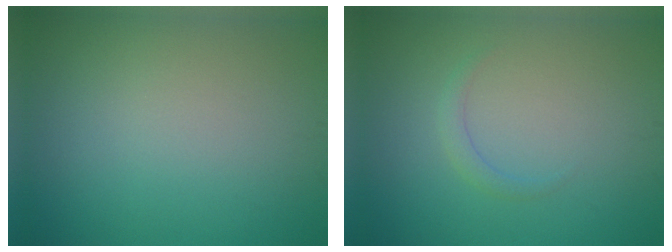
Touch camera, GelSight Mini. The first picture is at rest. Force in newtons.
{"total": 1.1, "press": 1.1, "slide": 0.1}